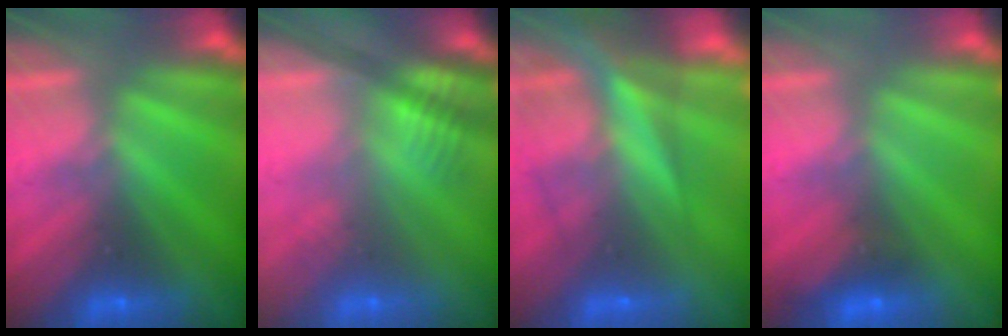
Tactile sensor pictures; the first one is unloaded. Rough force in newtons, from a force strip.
{"total": 2.5}
{"total": 6.9}
{"total": 2.4}